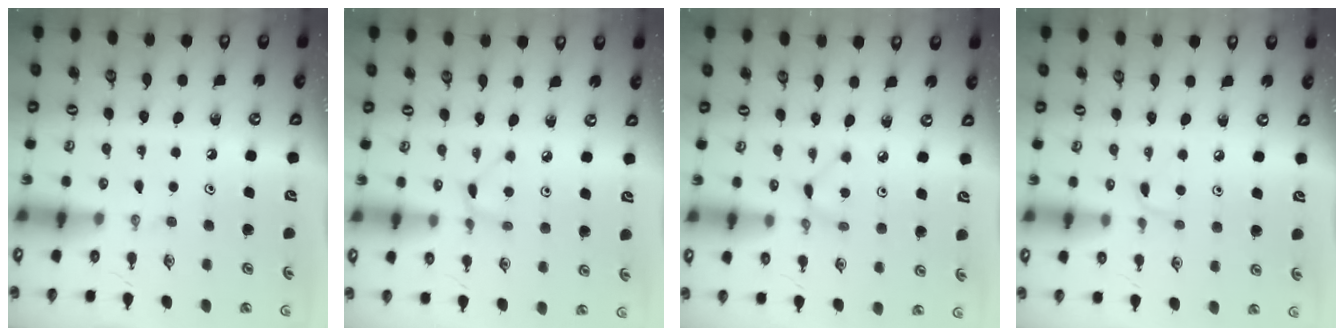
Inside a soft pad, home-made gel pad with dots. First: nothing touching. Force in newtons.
{"total": 2.9, "press": 2.9, "slide": 0.4}
{"total": 2.4, "press": 2.4, "slide": 0.3}
{"total": 4.3, "press": 4.2, "slide": 0.7}